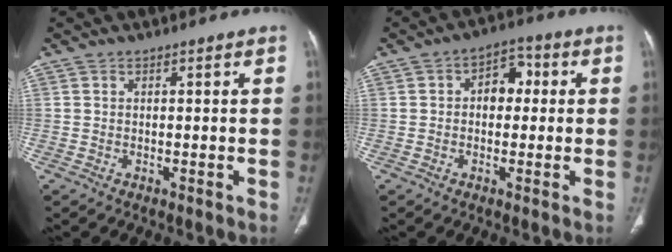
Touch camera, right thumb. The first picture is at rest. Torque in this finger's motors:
{"motor_torque": [-0.02, 0.18, -0.19, -0.14, 0.09]}